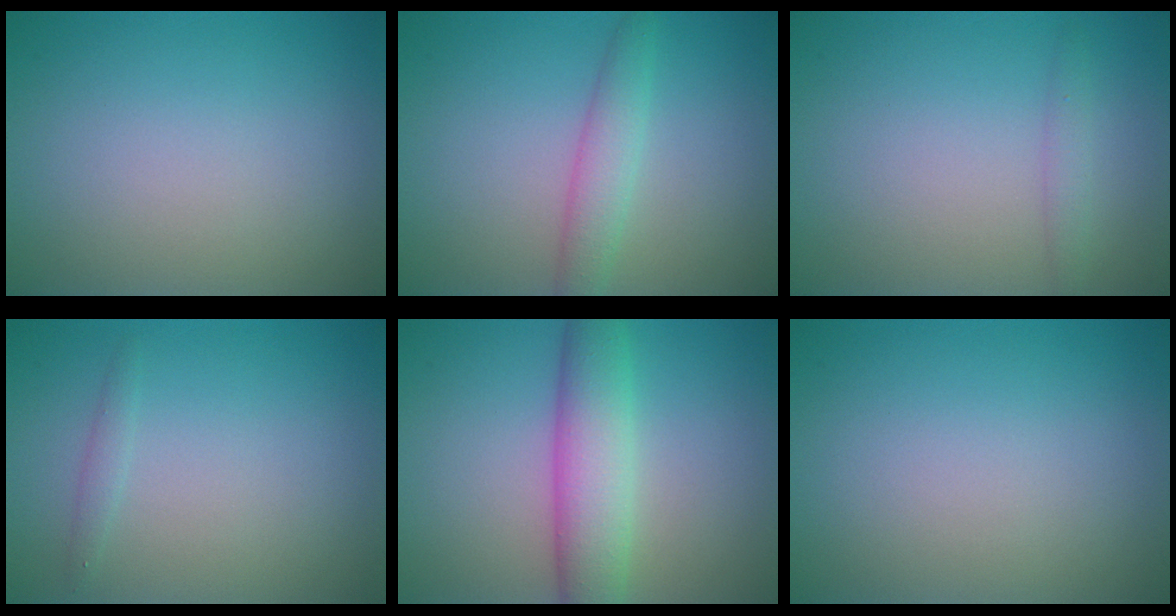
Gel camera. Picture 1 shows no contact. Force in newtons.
{"total": 2.6, "press": 2.6, "slide": 0.0}
{"total": 1.1, "press": 1.1, "slide": 0.1}
{"total": 0.8, "press": 0.8, "slide": 0.1}
{"total": 5.5, "press": 5.5, "slide": 0.2}
{"total": 0.0}